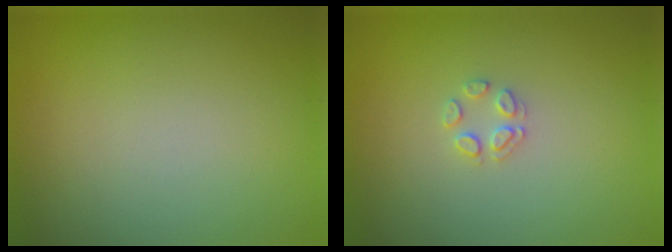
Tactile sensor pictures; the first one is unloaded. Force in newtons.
{"total": 1.5, "press": 1.5, "slide": 0.1}